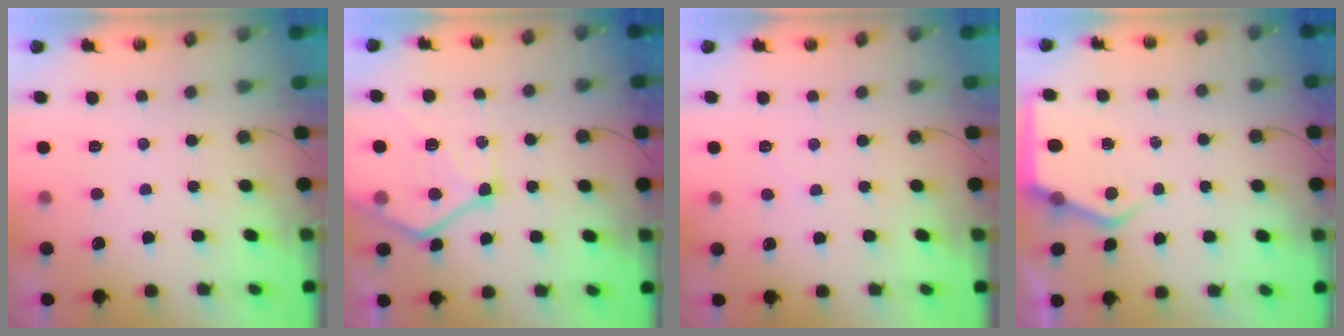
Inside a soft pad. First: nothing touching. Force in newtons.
{"total": 16.1, "press": 16.0, "slide": 1.5}
{"total": 2.4, "press": 2.4, "slide": 0.4}
{"total": 5.6, "press": 5.6, "slide": 0.8}